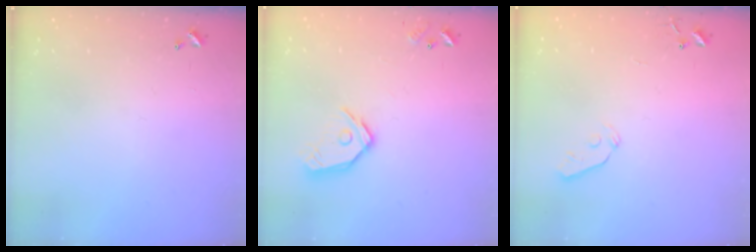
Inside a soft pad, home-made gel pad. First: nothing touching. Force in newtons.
{"total": 12.1, "press": 12.0, "slide": 1.5}
{"total": 3.7, "press": 3.6, "slide": 0.7}